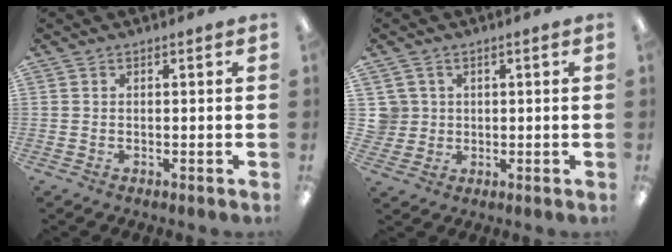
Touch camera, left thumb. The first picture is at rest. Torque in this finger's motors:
{"motor_torque": [-0.05, -0.03, 0.00, -0.38, 0.00]}